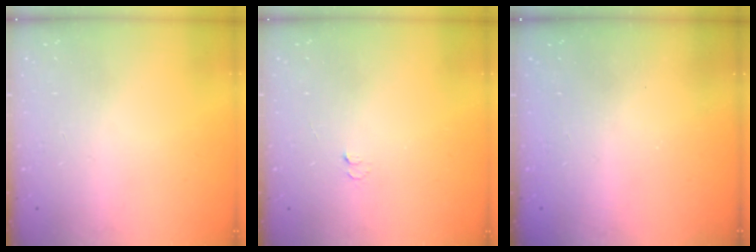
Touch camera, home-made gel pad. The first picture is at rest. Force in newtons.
{"total": 2.9, "press": 2.9, "slide": 0.3}
{"total": 2.3, "press": 2.2, "slide": 0.7}